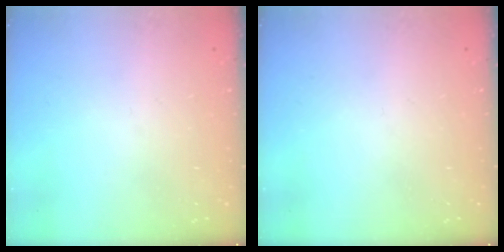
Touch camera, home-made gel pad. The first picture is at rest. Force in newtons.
{"total": 0.0}